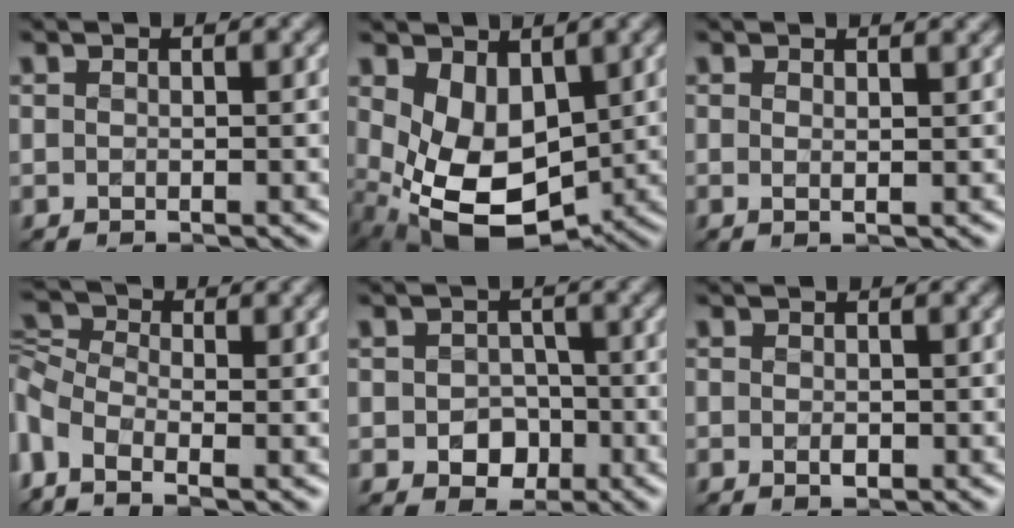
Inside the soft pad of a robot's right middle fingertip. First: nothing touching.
{"total": 7.6, "force": [0.0, 4.9, 5.8], "torque": [-0.122, -0.024, 0.015]}
{"total": 1.7, "force": [1.0, 0.5, 1.2], "torque": [-0.012, -0.001, 0.010]}
{"total": 5.5, "force": [-2.2, 3.1, 4.0], "torque": [-0.109, -0.003, -0.062]}
{"total": 3.3, "force": [-1.0, 2.6, 1.8], "torque": [-0.021, -0.003, -0.018]}
{"total": 1.0, "force": [-0.3, 0.6, 0.7], "torque": [-0.013, -0.002, -0.005]}